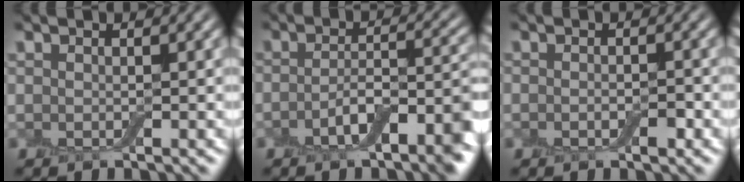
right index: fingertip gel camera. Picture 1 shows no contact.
{"total": 5.9, "force": [-3.1, 2.1, 4.6], "torque": [-0.066, 0.004, -0.049]}
{"total": 1.1, "force": [-0.5, 0.5, 0.9], "torque": [-0.014, -0.002, -0.007]}